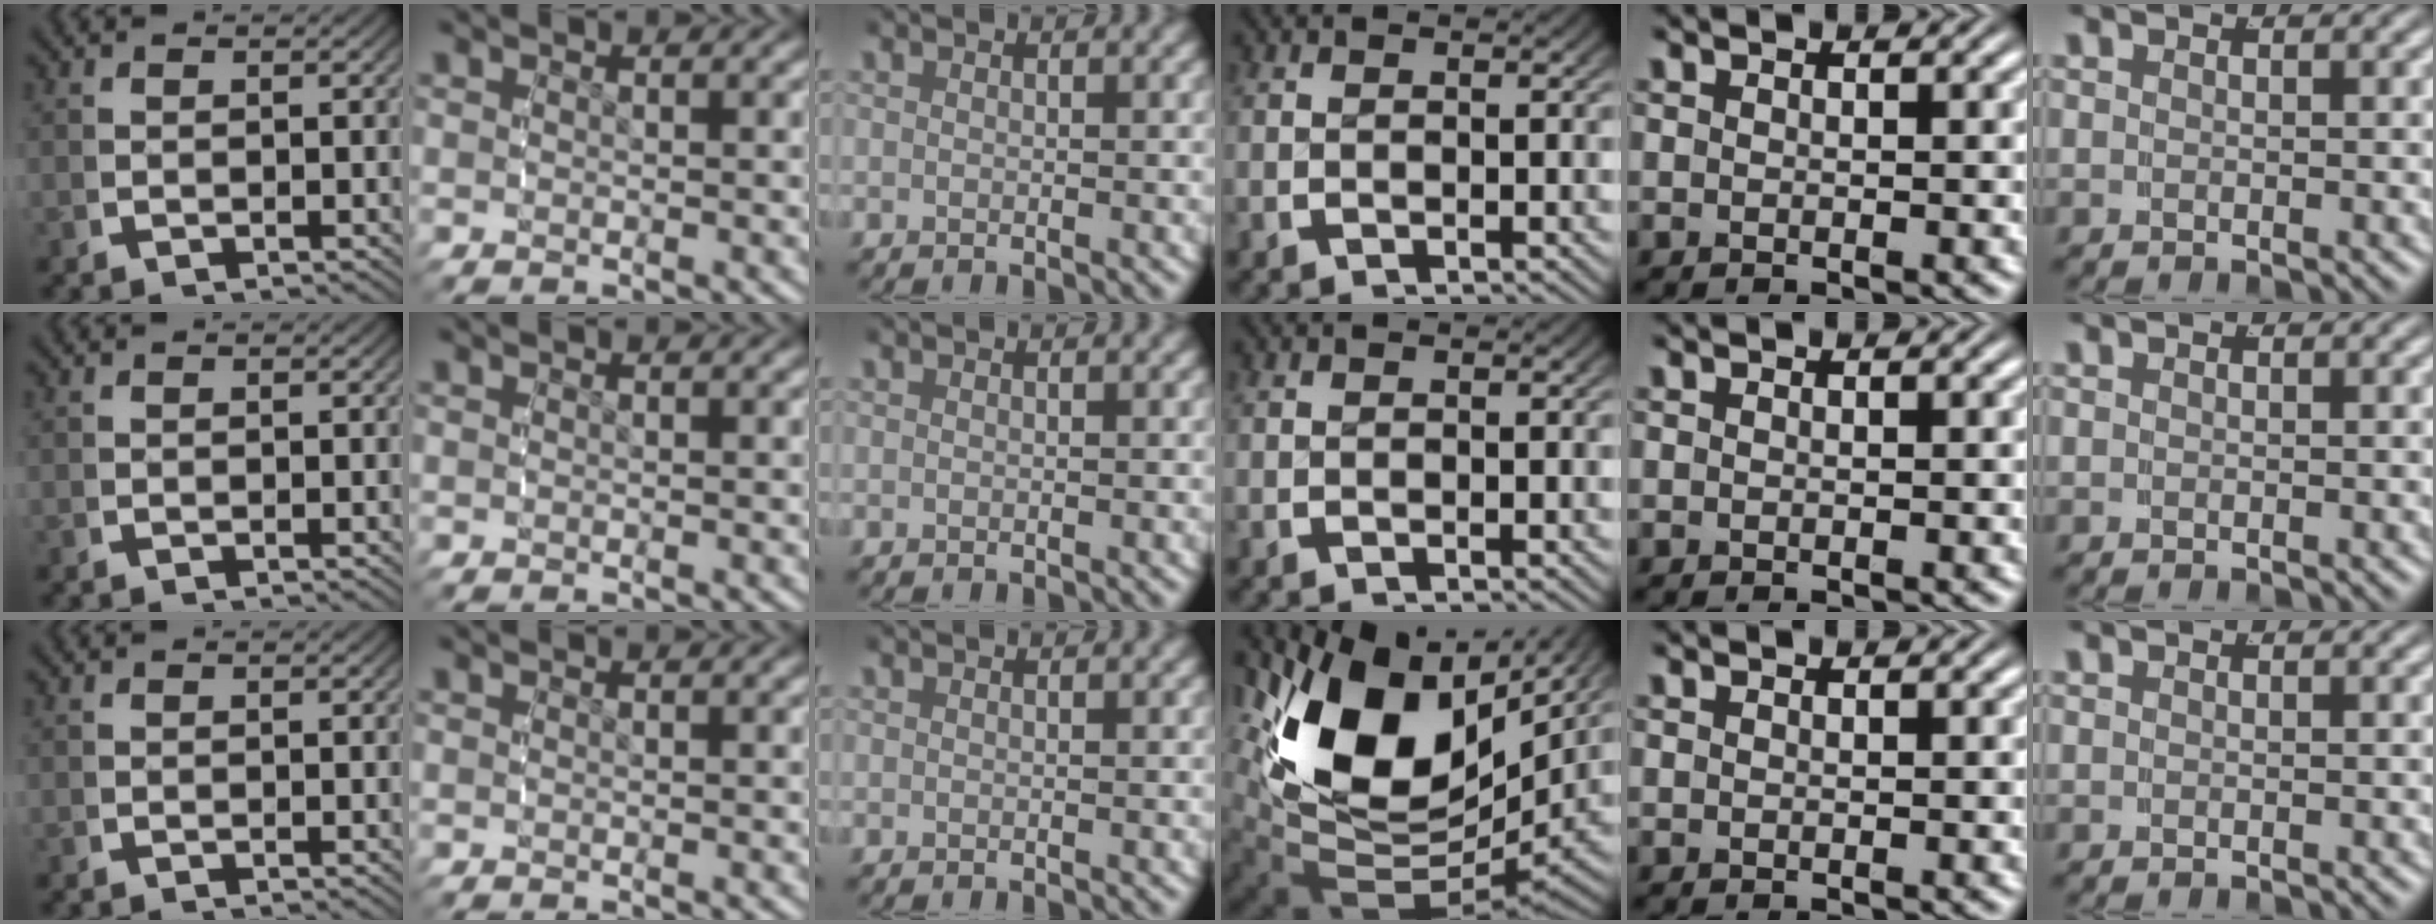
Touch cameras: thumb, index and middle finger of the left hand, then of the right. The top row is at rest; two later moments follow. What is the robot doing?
{"motion": "grasp_and_lifting", "object": "camera"}